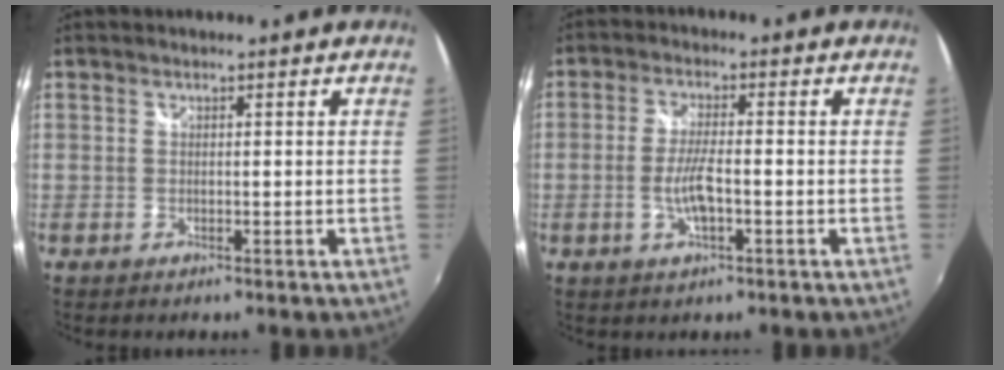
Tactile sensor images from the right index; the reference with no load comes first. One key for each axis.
{"total": 5.2, "fx": -1.5, "fy": 1.1, "fz": 4.9, "tx": -0.099, "ty": -0.001, "tz": -0.027}